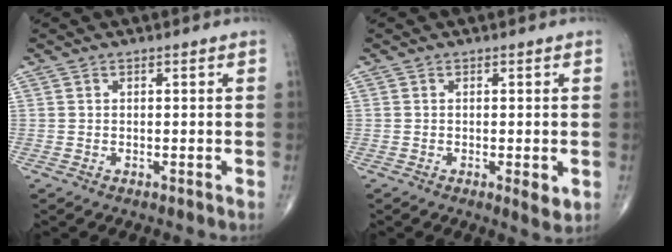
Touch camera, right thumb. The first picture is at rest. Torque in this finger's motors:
{"motor_torque": [0.36, 0.67, -0.02, 0.03, 0.10]}